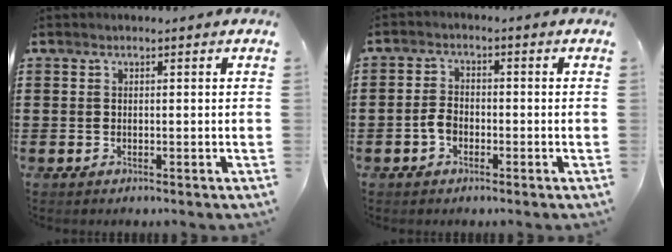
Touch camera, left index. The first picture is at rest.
{"total": 3.0, "force": [-1.2, 1.9, 1.9], "torque": [-0.052, -0.001, -0.028]}